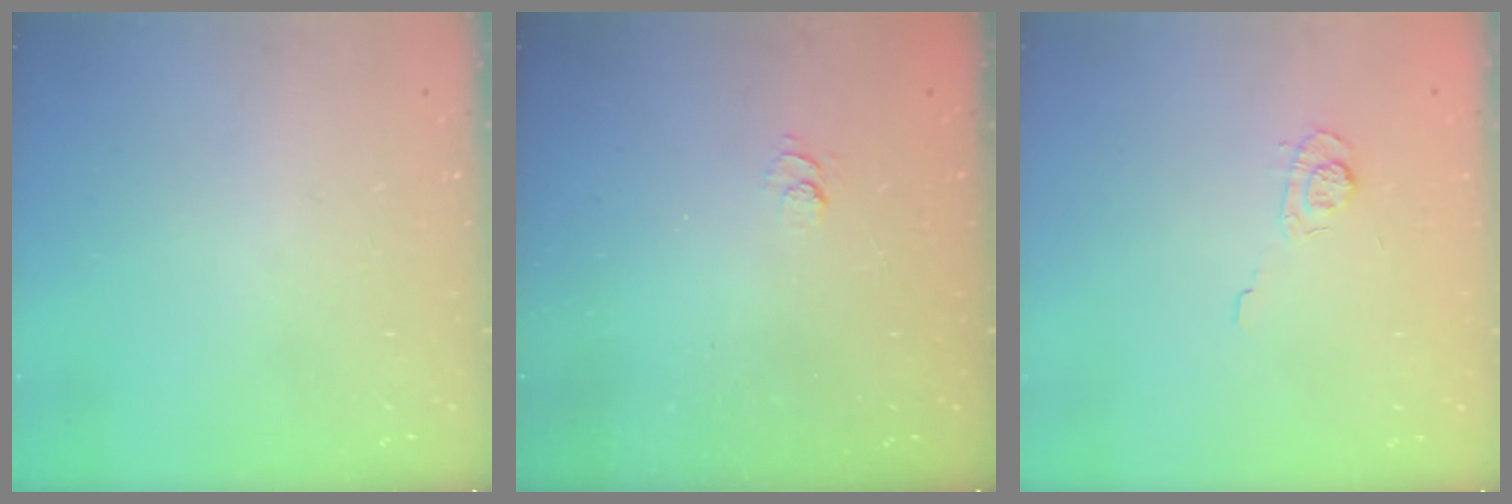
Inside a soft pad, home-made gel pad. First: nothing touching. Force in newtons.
{"total": 2.5, "press": 2.0, "slide": 1.4}
{"total": 3.1, "press": 2.7, "slide": 1.6}